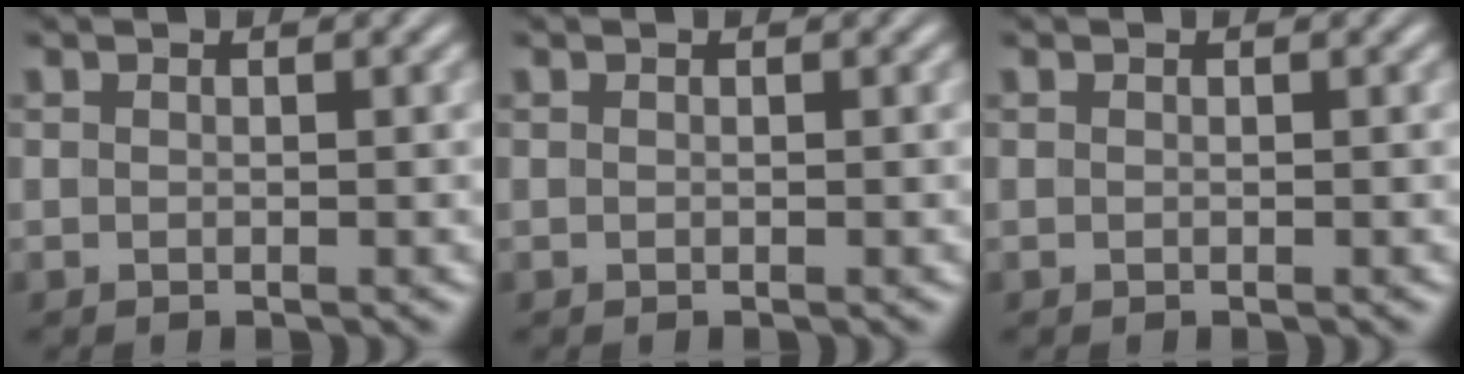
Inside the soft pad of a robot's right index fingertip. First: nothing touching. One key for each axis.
{"total": 0.0}
{"total": 0.0}